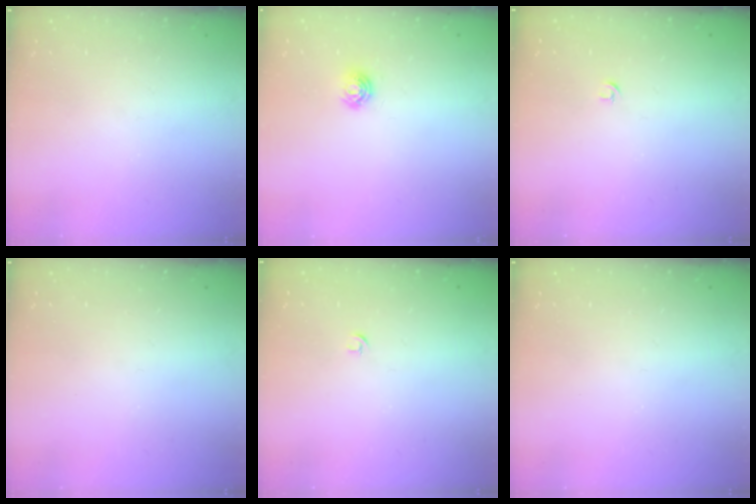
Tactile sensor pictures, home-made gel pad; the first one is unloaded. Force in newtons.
{"total": 5.0, "press": 5.0, "slide": 0.6}
{"total": 2.7, "press": 2.6, "slide": 0.6}
{"total": 0.0}
{"total": 2.7, "press": 2.6, "slide": 0.6}
{"total": 0.0}